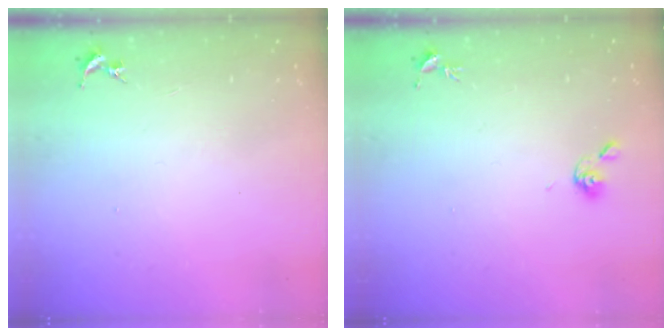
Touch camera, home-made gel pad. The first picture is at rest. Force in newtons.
{"total": 5.6, "press": 5.6, "slide": 1.0}